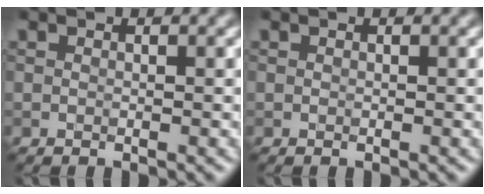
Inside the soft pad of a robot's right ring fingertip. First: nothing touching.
{"total": 0.0}